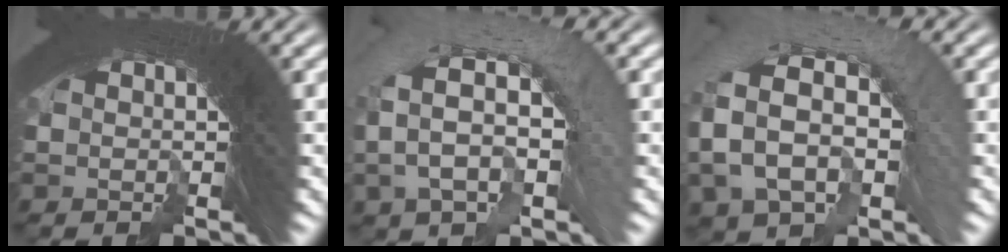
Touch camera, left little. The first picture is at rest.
{"total": 4.6, "force": [-2.9, 3.5, 0.9], "torque": [-0.019, 0.019, -0.062]}
{"total": 5.9, "force": [-3.3, 4.7, 1.2], "torque": [-0.042, 0.002, -0.060]}